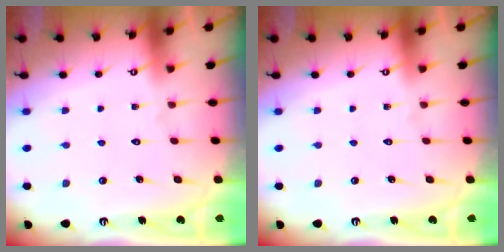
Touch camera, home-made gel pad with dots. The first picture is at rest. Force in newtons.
{"total": 0.0}